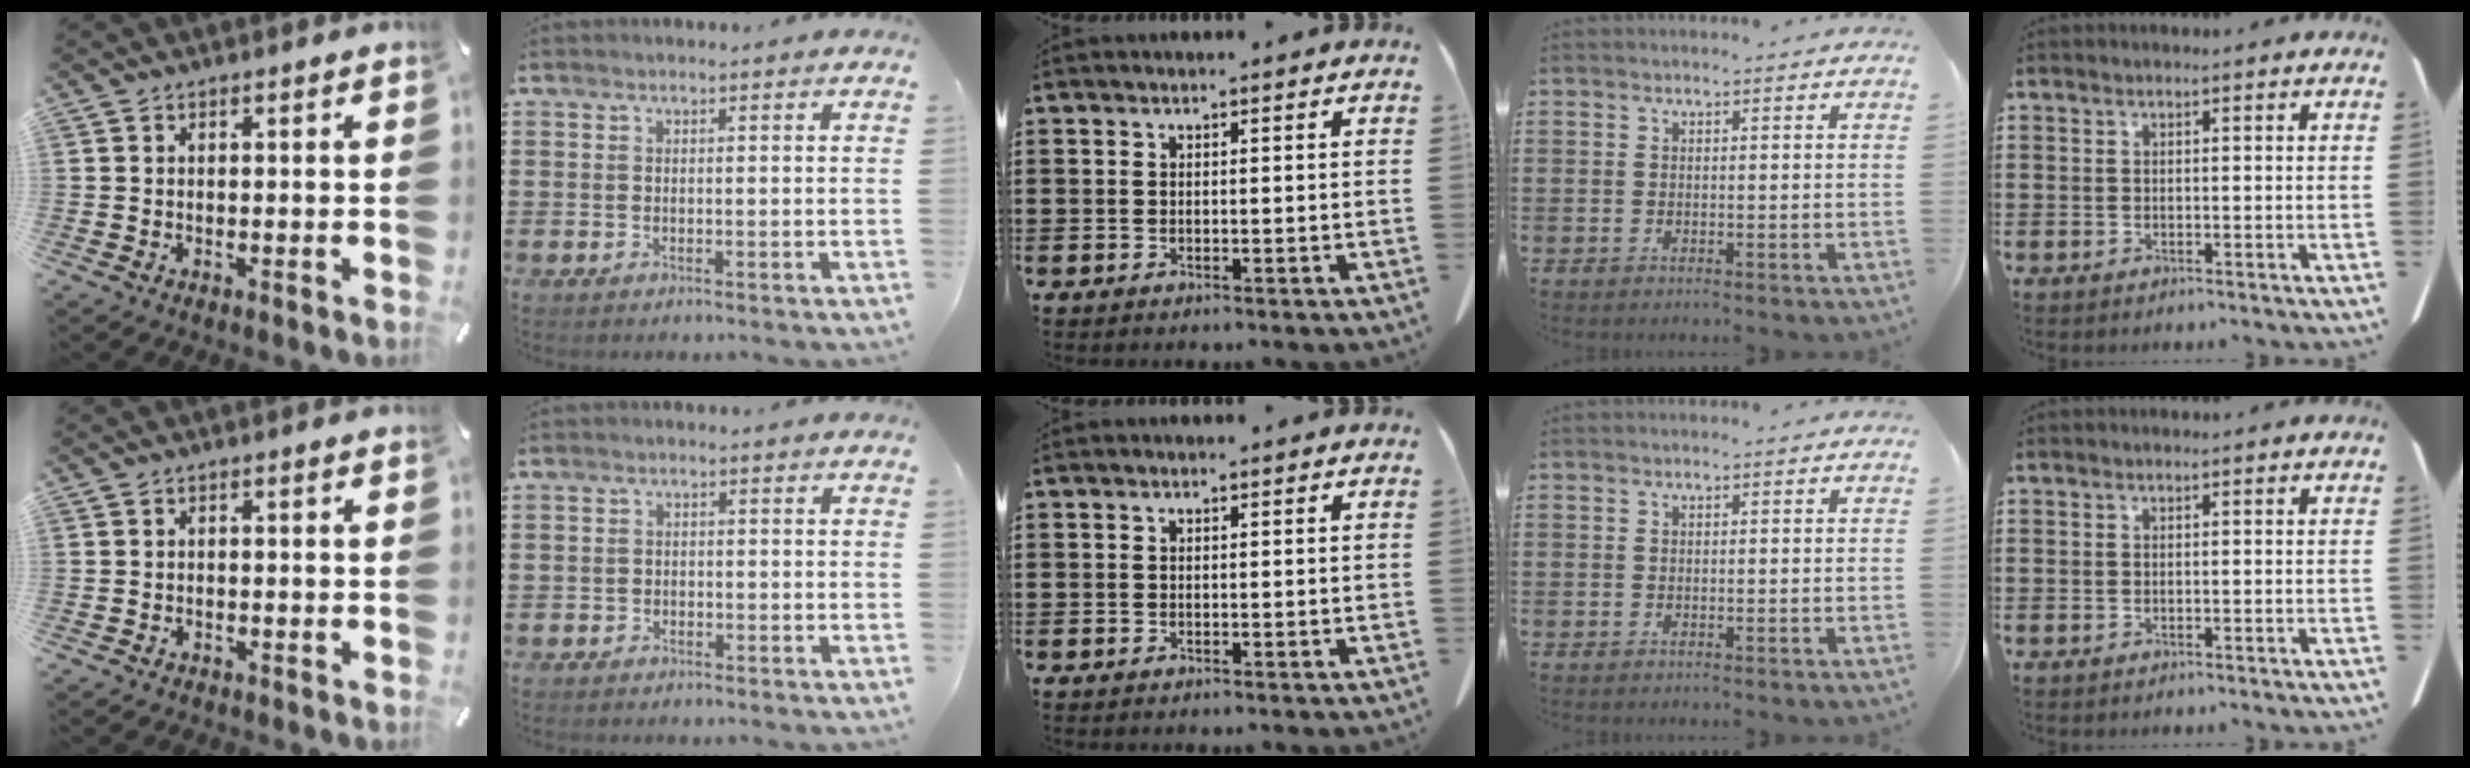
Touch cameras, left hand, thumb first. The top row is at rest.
{"thumb": {"total": 0.6, "force": [-0.5, 0.3, -0.1], "torque": [-0.001, 0.000, -0.011]}, "index": {"total": 1.2, "force": [-1.1, 0.5, 0.0], "torque": [-0.005, 0.003, -0.025]}}